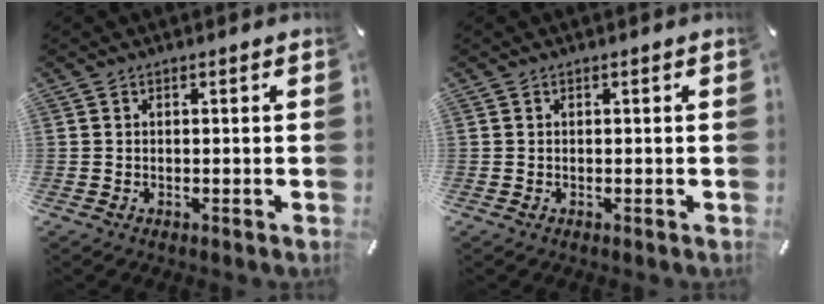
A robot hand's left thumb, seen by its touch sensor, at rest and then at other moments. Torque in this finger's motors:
{"motor_torque": [0.00, 0.00, 0.00, 0.00, 0.00]}